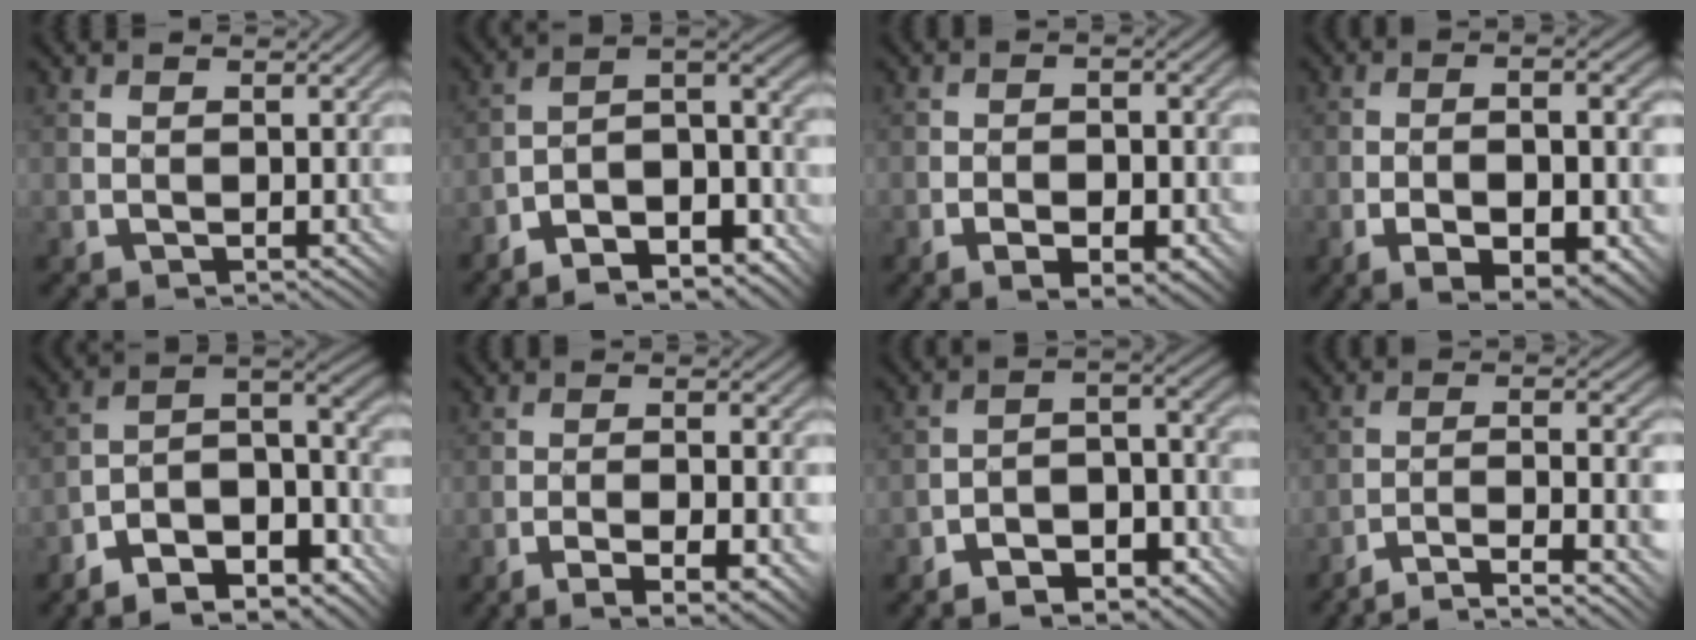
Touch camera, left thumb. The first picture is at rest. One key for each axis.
{"total": 11.9, "fx": -8.6, "fy": 3.6, "fz": 7.3, "tx": -0.112, "ty": -0.003, "tz": -0.136}
{"total": 6.1, "fx": -2.8, "fy": 2.7, "fz": 4.7, "tx": -0.059, "ty": 0.000, "tz": -0.032}
{"total": 11.7, "fx": -4.4, "fy": 4.2, "fz": 10.0, "tx": -0.145, "ty": -0.004, "tz": -0.039}
{"total": 11.8, "fx": -8.6, "fy": 3.9, "fz": 7.0, "tx": -0.127, "ty": -0.006, "tz": -0.138}
{"total": 7.9, "fx": -4.1, "fy": 1.3, "fz": 6.6, "tx": -0.107, "ty": 0.003, "tz": -0.050}
{"total": 7.2, "fx": -5.0, "fy": 2.9, "fz": 4.4, "tx": -0.059, "ty": 0.000, "tz": -0.095}
{"total": 9.8, "fx": -7.2, "fy": 0.7, "fz": 6.7, "tx": -0.102, "ty": 0.018, "tz": -0.114}